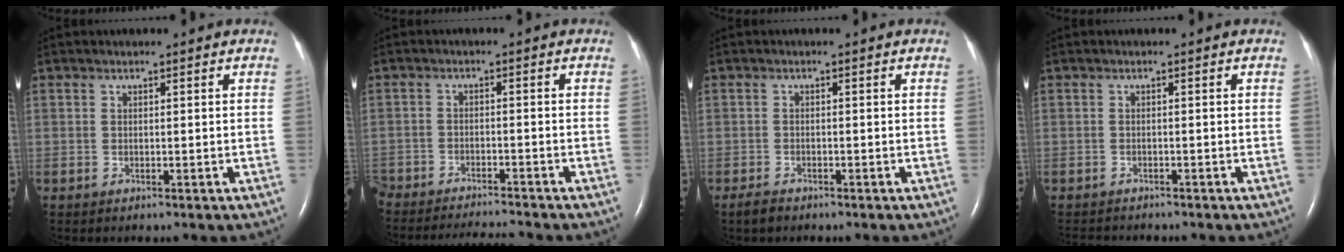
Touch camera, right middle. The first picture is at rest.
{"total": 11.3, "force": [-10.8, 0.9, 3.3], "torque": [-0.057, -0.009, -0.162]}
{"total": 1.7, "force": [-1.4, 0.6, 0.7], "torque": [-0.024, -0.003, -0.022]}
{"total": 3.6, "force": [-3.3, 1.0, 0.9], "torque": [-0.013, -0.007, -0.046]}